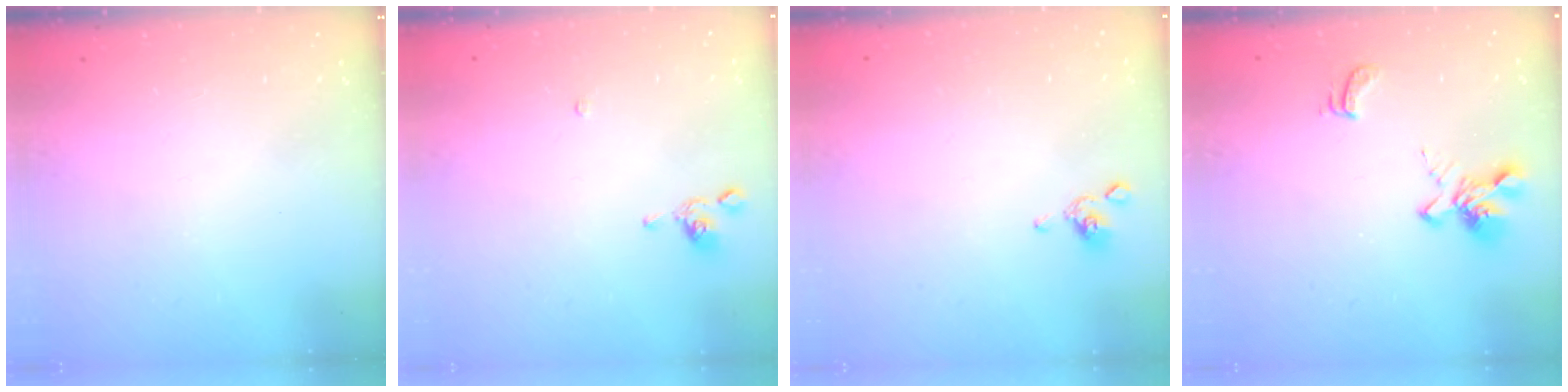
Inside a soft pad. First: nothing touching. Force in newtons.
{"total": 2.2, "press": 2.2, "slide": 0.2}
{"total": 2.3, "press": 2.2, "slide": 0.5}
{"total": 3.3, "press": 2.9, "slide": 1.4}